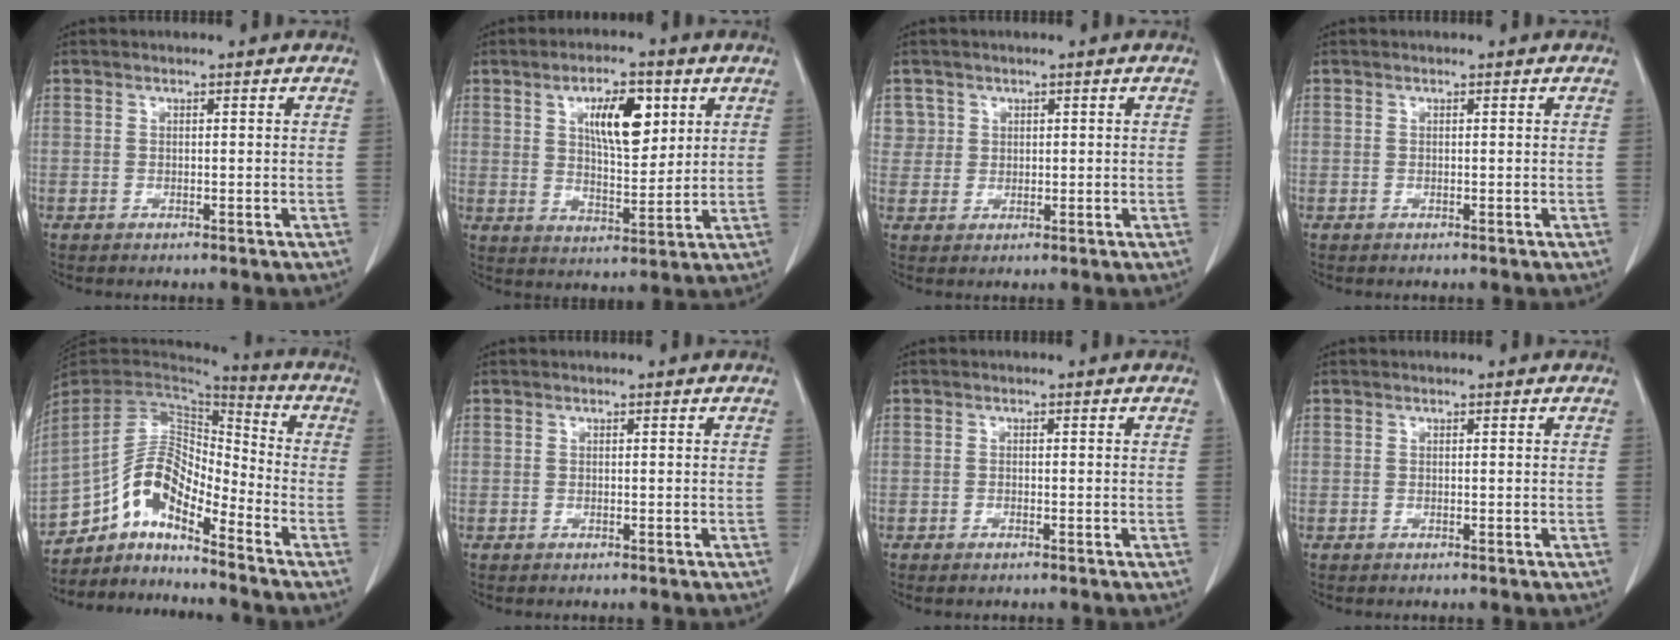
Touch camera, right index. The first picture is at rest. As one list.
[{"total": 9.6, "force": [3.7, 3.4, 8.2], "torque": [-0.136, 0.004, 0.066]}, {"total": 2.9, "force": [1.3, 2.6, -0.4], "torque": [0.026, 0.004, 0.021]}, {"total": 0.0}, {"total": 11.2, "force": [-8.3, 4.1, 6.4], "torque": [-0.124, 0.044, -0.153]}, {"total": 0.0}, {"total": 0.8, "force": [-0.6, 0.2, 0.5], "torque": [-0.014, -0.002, -0.008]}, {"total": 0.0}]